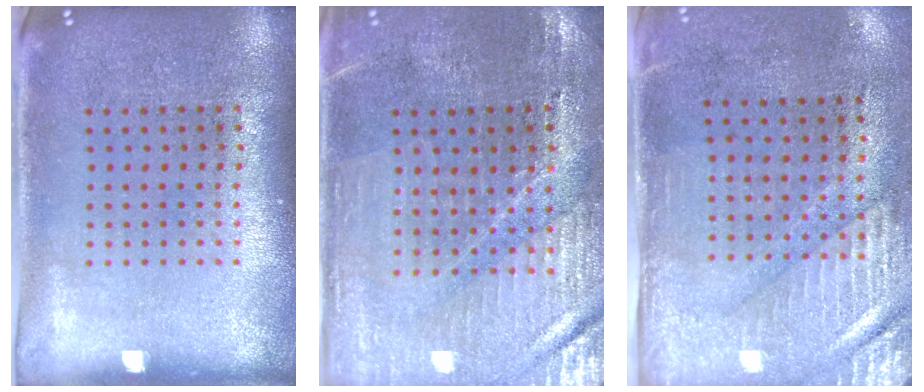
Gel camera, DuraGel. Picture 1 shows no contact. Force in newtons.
{"total": 1.7, "press": 1.7, "slide": 0.3}
{"total": 2.9, "press": 2.5, "slide": 1.5}